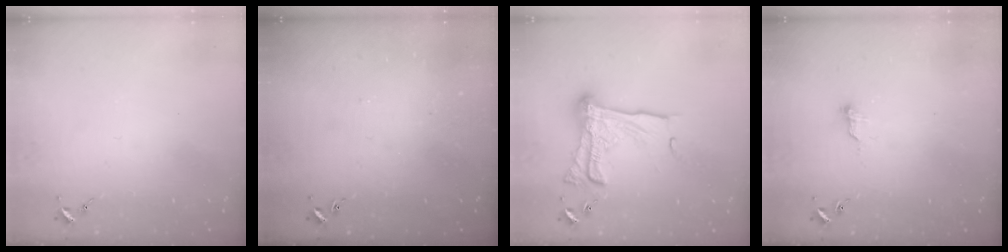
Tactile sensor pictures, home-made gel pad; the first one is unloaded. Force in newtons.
{"total": 1.2, "press": 1.1, "slide": 0.1}
{"total": 18.8, "press": 18.7, "slide": 1.1}
{"total": 6.4, "press": 6.4, "slide": 0.6}